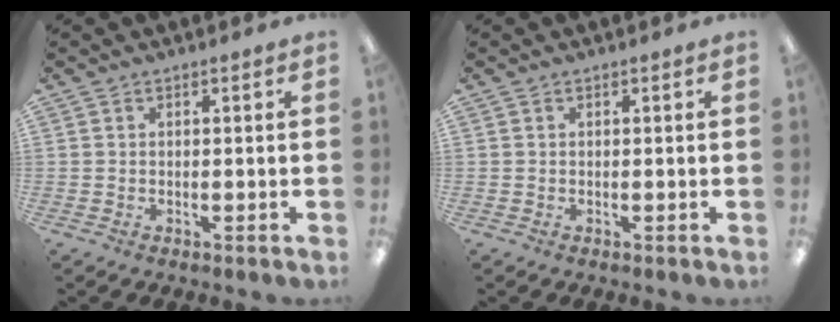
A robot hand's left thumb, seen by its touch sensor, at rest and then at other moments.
{"total": 0.0}